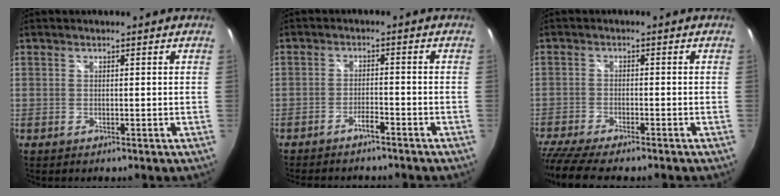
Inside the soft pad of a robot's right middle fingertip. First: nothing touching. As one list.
[{"total": 4.9, "force": [-4.4, 0.9, 2.0], "torque": [-0.055, -0.004, -0.070]}, {"total": 10.3, "force": [-8.8, 1.5, 5.2], "torque": [-0.135, -0.039, -0.153]}]